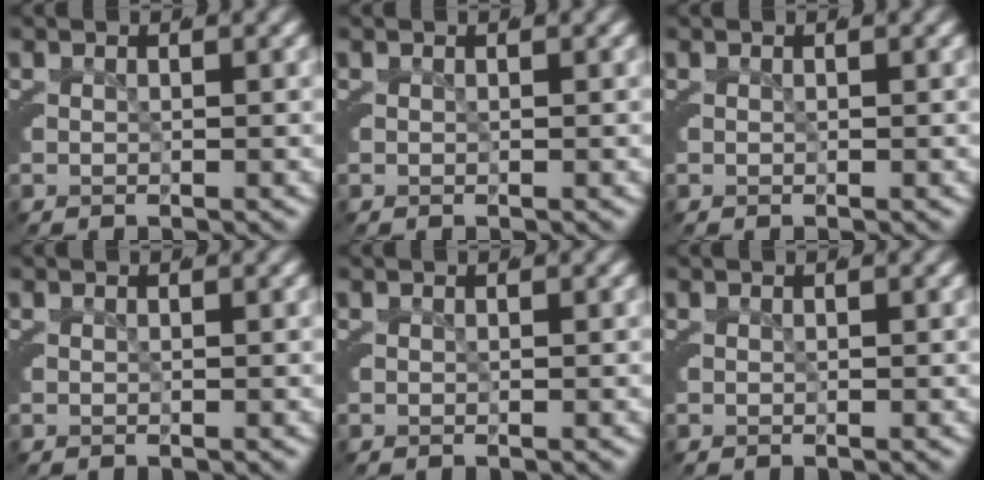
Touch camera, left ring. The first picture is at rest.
{"total": 0.0}
{"total": 0.0}
{"total": 0.0}
{"total": 0.0}
{"total": 0.0}